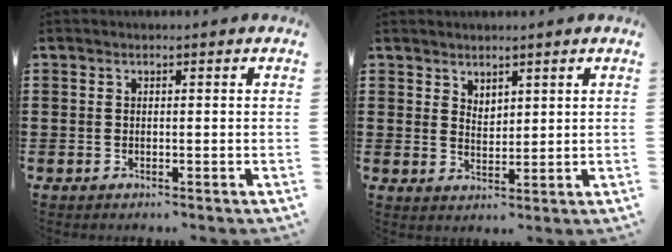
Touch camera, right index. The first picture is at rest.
{"total": 2.3, "force": [2.2, 0.8, 0.1], "torque": [-0.007, -0.001, 0.044]}